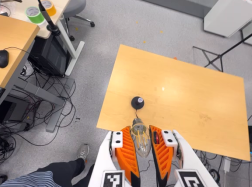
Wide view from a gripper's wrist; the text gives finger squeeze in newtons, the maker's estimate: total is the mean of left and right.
{"total": 21.2, "left": 25.4, "right": 17.0}